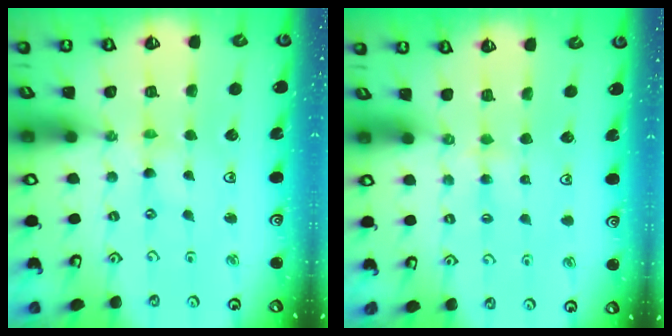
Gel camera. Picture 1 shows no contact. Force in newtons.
{"total": 3.4, "press": 3.3, "slide": 0.5}